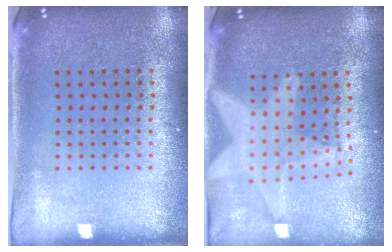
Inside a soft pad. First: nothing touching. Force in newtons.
{"total": 2.2, "press": 1.8, "slide": 1.3}